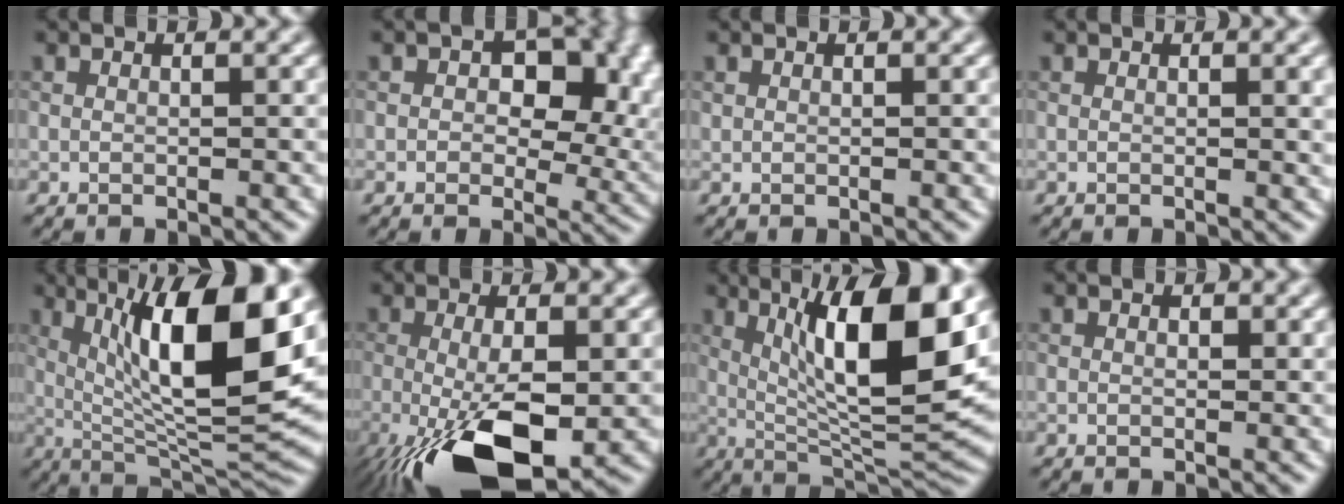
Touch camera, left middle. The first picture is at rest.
{"total": 11.1, "force": [2.3, 7.2, 8.2], "torque": [-0.106, -0.001, 0.059]}
{"total": 0.0}
{"total": 2.1, "force": [0.8, 0.8, 1.7], "torque": [-0.011, 0.009, 0.010]}
{"total": 12.8, "force": [3.3, 3.6, 11.8], "torque": [-0.183, -0.002, 0.071]}
{"total": 8.8, "force": [-3.7, 2.2, 7.6], "torque": [-0.152, -0.012, -0.046]}
{"total": 11.5, "force": [3.0, 2.8, 10.7], "torque": [-0.170, -0.003, 0.068]}
{"total": 0.0}